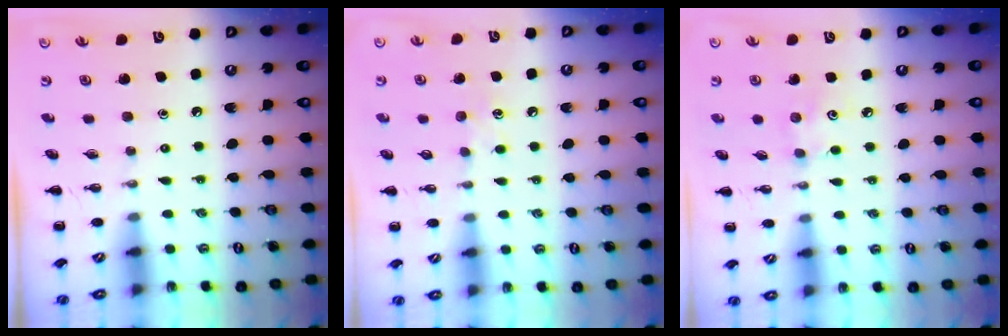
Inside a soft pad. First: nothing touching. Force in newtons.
{"total": 4.8, "press": 4.6, "slide": 1.6}
{"total": 3.9, "press": 3.8, "slide": 0.9}